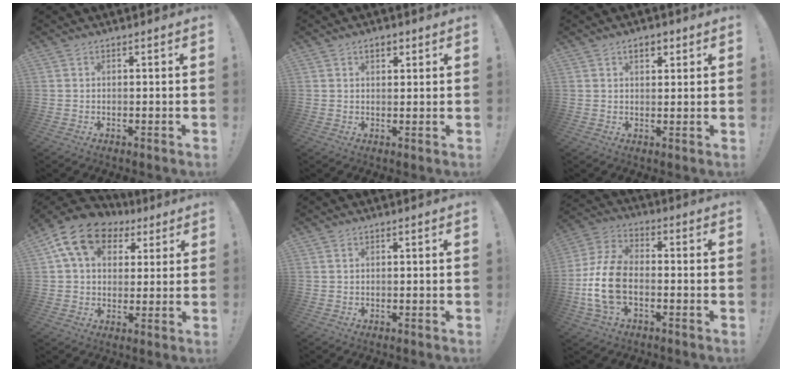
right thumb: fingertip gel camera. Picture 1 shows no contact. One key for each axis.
{"total": 2.8, "fx": 1.5, "fy": 1.6, "fz": 1.8, "tx": -0.024, "ty": 0.000, "tz": 0.023}
{"total": 3.7, "fx": 1.9, "fy": 2.1, "fz": 2.4, "tx": -0.037, "ty": 0.002, "tz": 0.032}
{"total": 14.3, "fx": 6.2, "fy": 10.3, "fz": 7.8, "tx": -0.128, "ty": -0.014, "tz": 0.119}
{"total": 0.5, "fx": 0.4, "fy": 0.0, "fz": 0.4, "tx": -0.015, "ty": 0.003, "tz": 0.009}
{"total": 13.3, "fx": -2.8, "fy": 8.5, "fz": 9.8, "tx": -0.209, "ty": 0.016, "tz": -0.047}